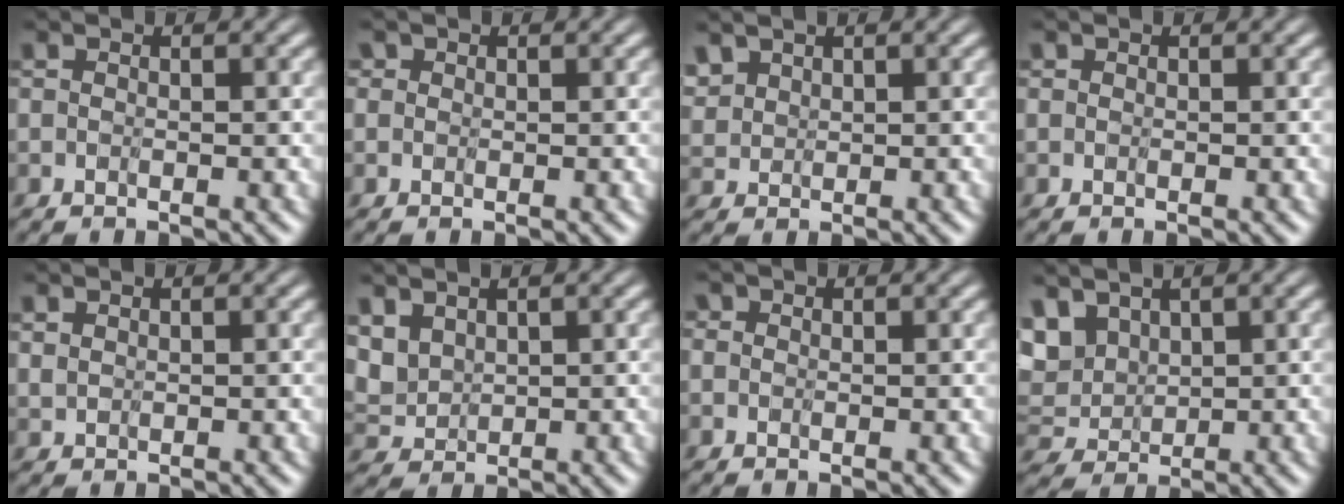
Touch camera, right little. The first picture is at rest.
{"total": 1.8, "force": [1.0, 1.3, 0.5], "torque": [-0.023, 0.010, -0.003]}
{"total": 3.0, "force": [2.1, 1.8, 1.1], "torque": [-0.068, 0.004, 0.051]}
{"total": 0.5, "force": [0.3, 0.4, 0.1], "torque": [-0.003, 0.001, -0.006]}
{"total": 0.9, "force": [0.8, 0.2, 0.0], "torque": [-0.006, 0.002, 0.011]}
{"total": 2.1, "force": [1.3, 1.3, 0.9], "torque": [-0.053, -0.008, 0.036]}
{"total": 1.5, "force": [0.7, 1.1, 0.6], "torque": [-0.021, 0.006, -0.005]}
{"total": 3.1, "force": [2.0, 1.8, 1.6], "torque": [-0.059, 0.004, 0.040]}